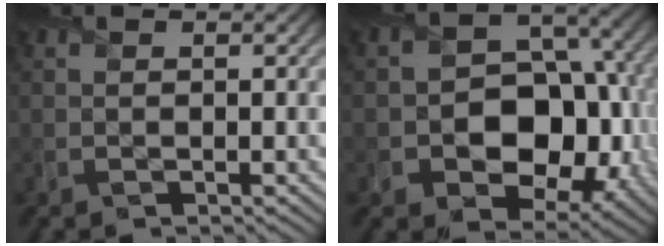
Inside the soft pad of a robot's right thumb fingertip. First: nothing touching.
{"total": 11.7, "force": [-2.3, 8.6, 7.7], "torque": [-0.108, -0.008, -0.047]}